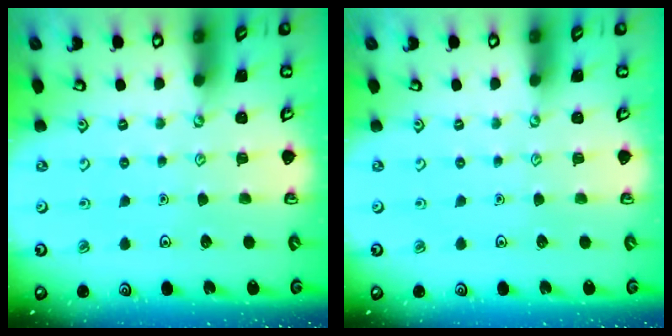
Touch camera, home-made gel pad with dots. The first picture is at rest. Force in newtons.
{"total": 0.0}